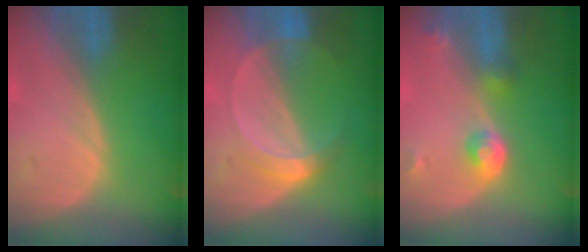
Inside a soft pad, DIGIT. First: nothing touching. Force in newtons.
{"total": 5.0, "press": 4.5, "slide": 2.1}
{"total": 4.1, "press": 4.1, "slide": 0.6}